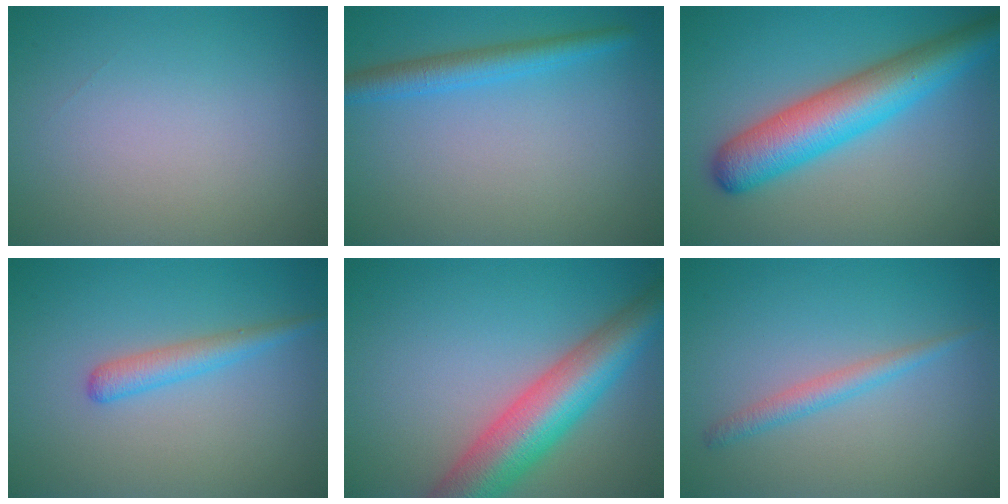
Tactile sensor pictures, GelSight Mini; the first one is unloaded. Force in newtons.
{"total": 3.0, "press": 3.0, "slide": 0.2}
{"total": 7.8, "press": 7.8, "slide": 0.3}
{"total": 2.2, "press": 2.2, "slide": 0.1}
{"total": 8.6, "press": 8.6, "slide": 0.4}
{"total": 1.8, "press": 1.8, "slide": 0.1}